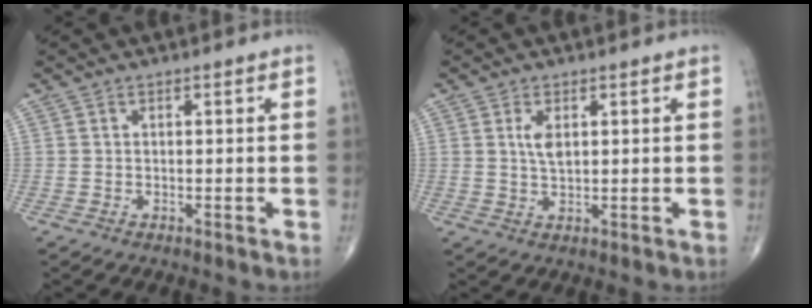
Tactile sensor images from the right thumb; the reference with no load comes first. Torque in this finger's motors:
{"motor_torque": [0.96, 0.74, 0.41, -0.25, 0.19]}